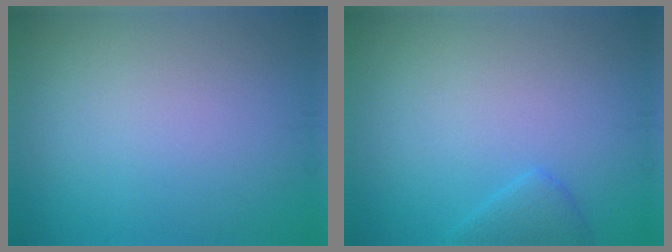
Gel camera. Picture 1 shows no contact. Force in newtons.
{"total": 1.7, "press": 1.7, "slide": 0.1}